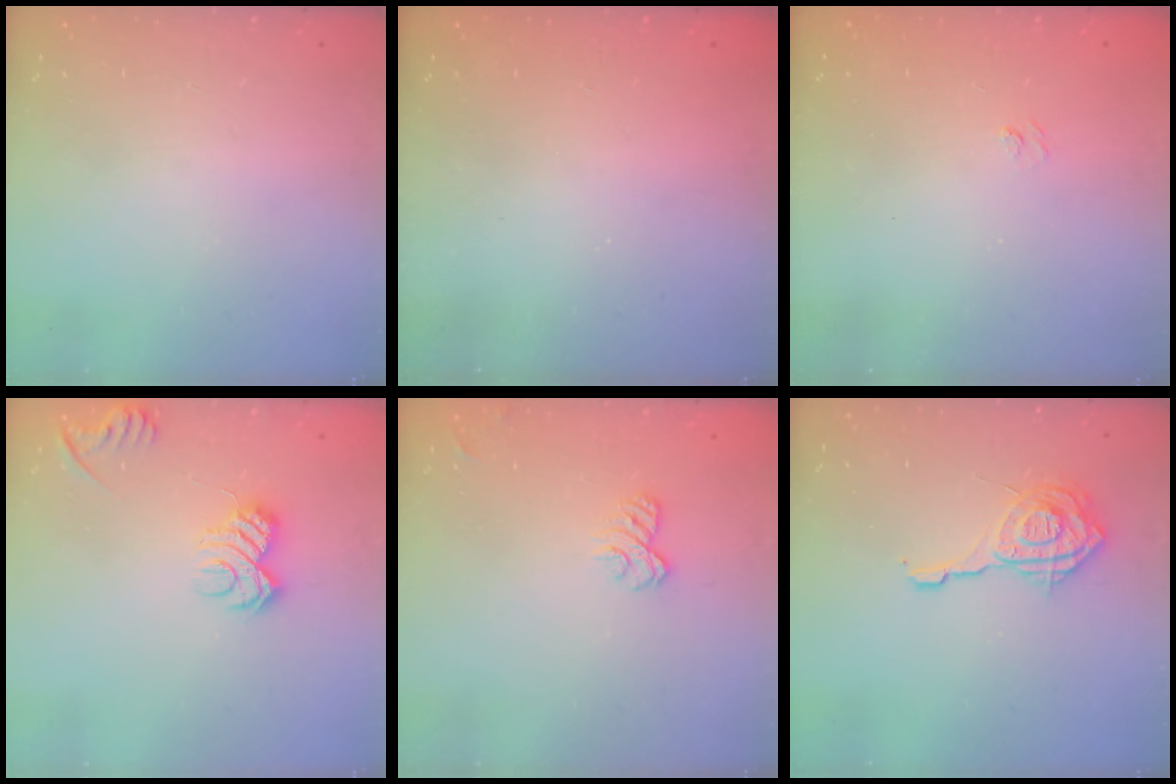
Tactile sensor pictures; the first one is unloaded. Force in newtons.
{"total": 2.3, "press": 2.2, "slide": 0.6}
{"total": 1.9, "press": 1.7, "slide": 0.9}
{"total": 10.1, "press": 10.1, "slide": 0.4}
{"total": 6.2, "press": 6.1, "slide": 1.1}
{"total": 13.0, "press": 12.9, "slide": 1.4}